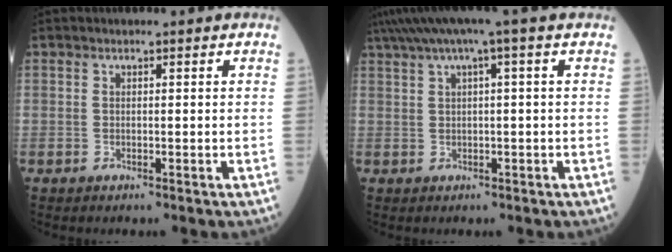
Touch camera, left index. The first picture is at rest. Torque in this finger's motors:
{"motor_torque": [0.90, -0.98, 0.49, 0.06]}